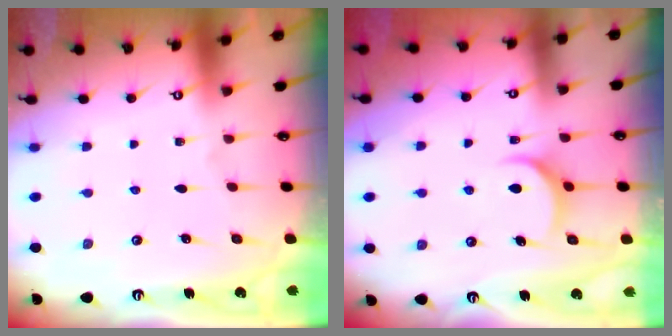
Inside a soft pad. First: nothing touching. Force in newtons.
{"total": 6.6, "press": 6.6, "slide": 0.5}